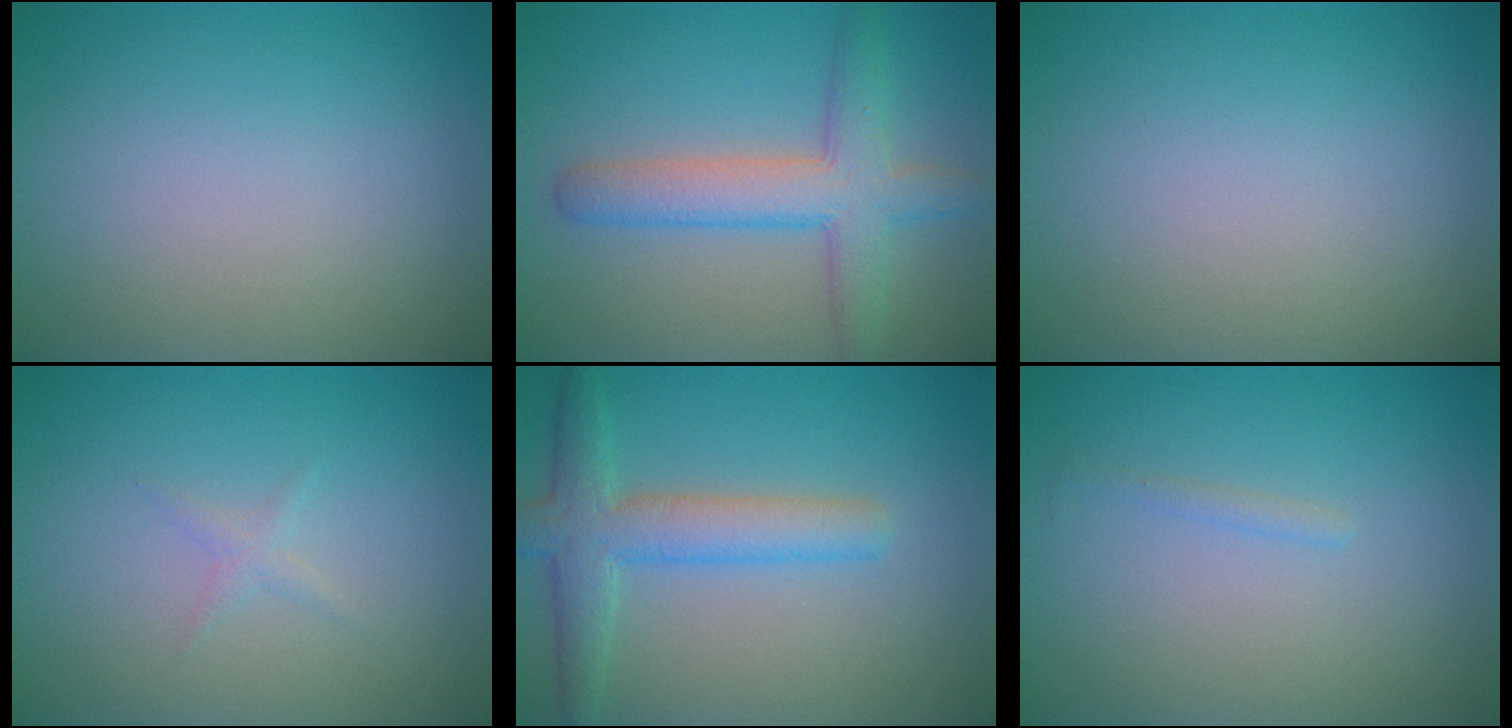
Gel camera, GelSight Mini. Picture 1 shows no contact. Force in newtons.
{"total": 5.1, "press": 5.1, "slide": 0.3}
{"total": 0.0}
{"total": 0.7, "press": 0.7, "slide": 0.0}
{"total": 4.5, "press": 4.5, "slide": 0.2}
{"total": 0.6, "press": 0.6, "slide": 0.0}